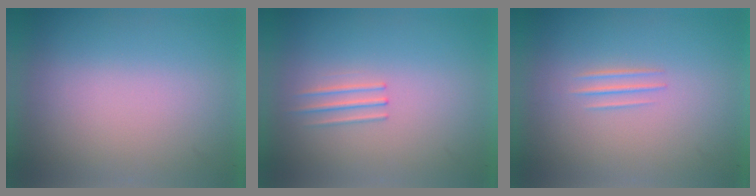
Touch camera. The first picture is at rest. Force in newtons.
{"total": 1.2}
{"total": 1.0}